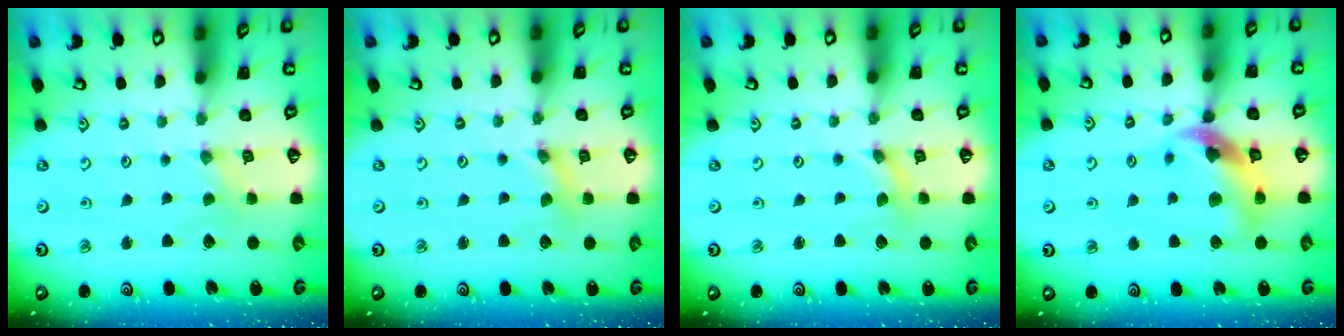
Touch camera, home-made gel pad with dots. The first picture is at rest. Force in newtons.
{"total": 1.2, "press": 1.2, "slide": 0.3}
{"total": 0.8, "press": 0.8, "slide": 0.1}
{"total": 13.0, "press": 12.9, "slide": 1.8}